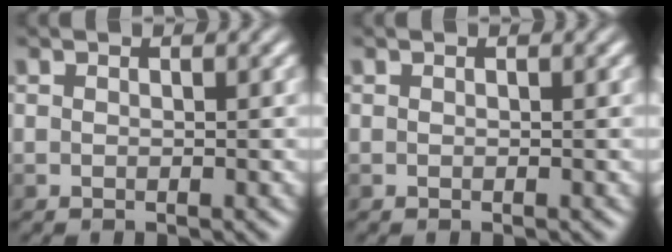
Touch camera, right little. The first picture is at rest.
{"total": 0.0}